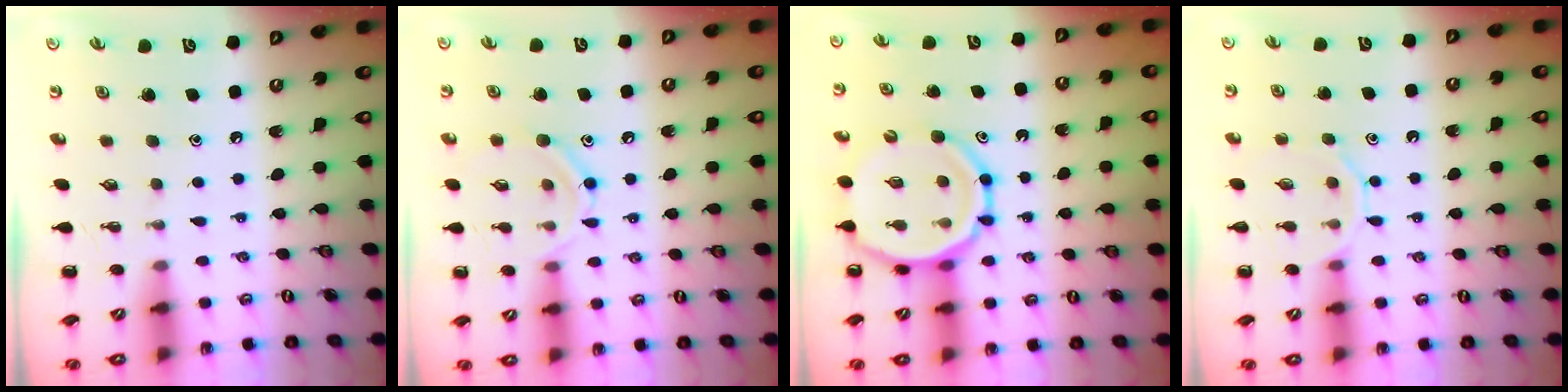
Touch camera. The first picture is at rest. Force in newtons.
{"total": 9.6, "press": 9.6, "slide": 1.0}
{"total": 13.4, "press": 13.0, "slide": 3.2}
{"total": 9.3, "press": 9.2, "slide": 1.4}